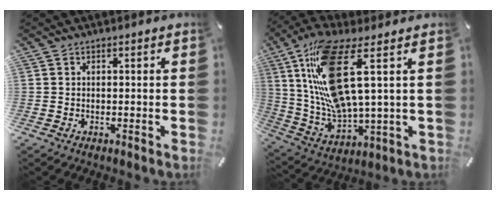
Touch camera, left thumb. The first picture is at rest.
{"total": 18.2, "force": [6.6, 5.3, 16.1], "torque": [-0.363, -0.027, 0.099]}